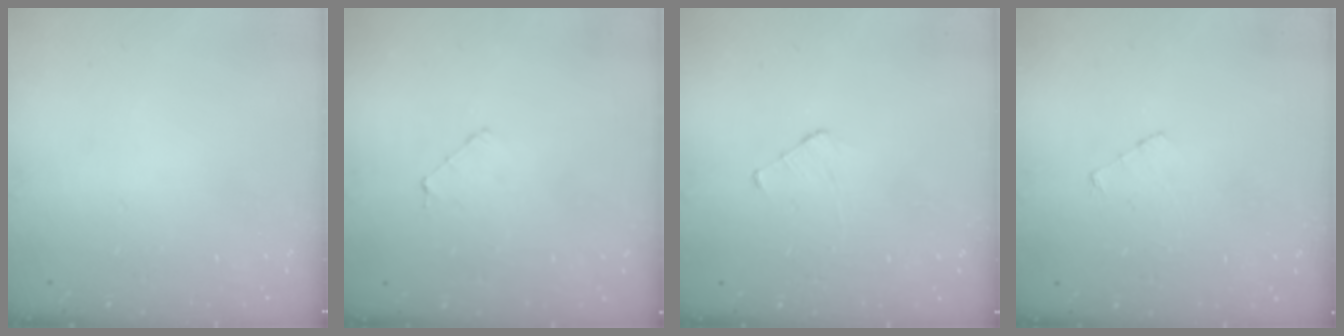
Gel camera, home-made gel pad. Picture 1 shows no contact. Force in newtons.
{"total": 2.9, "press": 2.9, "slide": 0.3}
{"total": 3.8, "press": 3.8, "slide": 0.3}
{"total": 2.6, "press": 2.6, "slide": 0.3}